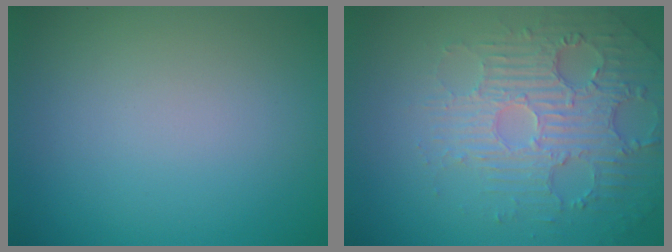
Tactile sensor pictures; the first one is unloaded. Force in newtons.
{"total": 4.2, "press": 3.7, "slide": 1.9}